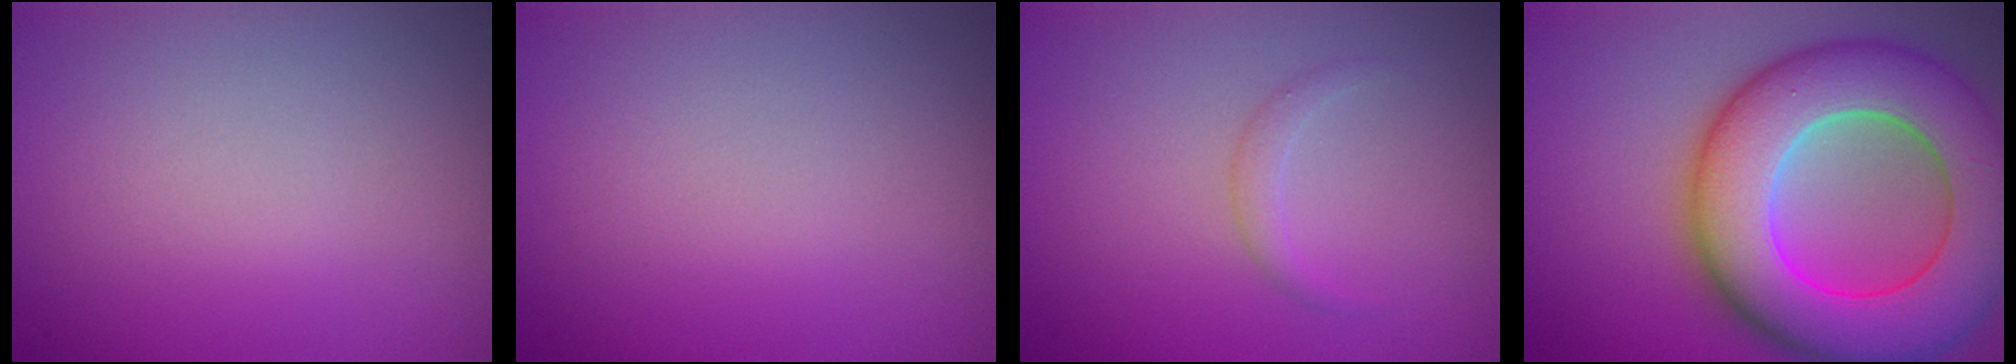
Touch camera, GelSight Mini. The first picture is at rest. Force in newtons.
{"total": 0.0}
{"total": 1.2, "press": 1.2, "slide": 0.0}
{"total": 12.5, "press": 12.5, "slide": 0.3}